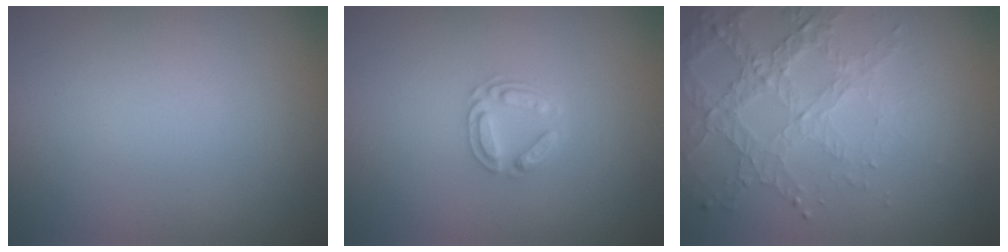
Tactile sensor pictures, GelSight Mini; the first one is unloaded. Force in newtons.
{"total": 2.5, "press": 2.5, "slide": 0.4}
{"total": 3.9, "press": 3.7, "slide": 1.3}